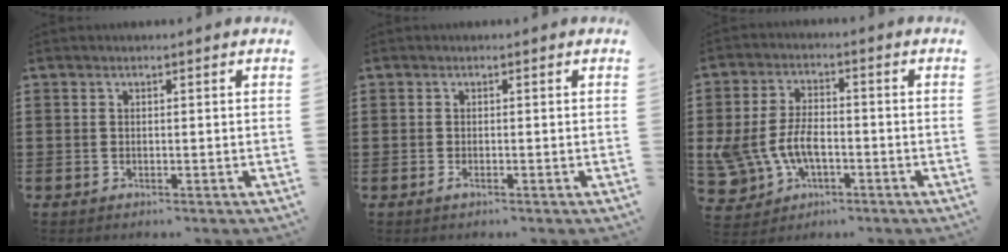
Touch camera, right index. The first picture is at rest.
{"total": 0.5, "force": [-0.2, 0.1, 0.4], "torque": [-0.010, -0.007, -0.002]}
{"total": 6.9, "force": [-1.8, 4.6, 4.9], "torque": [-0.123, 0.002, -0.039]}